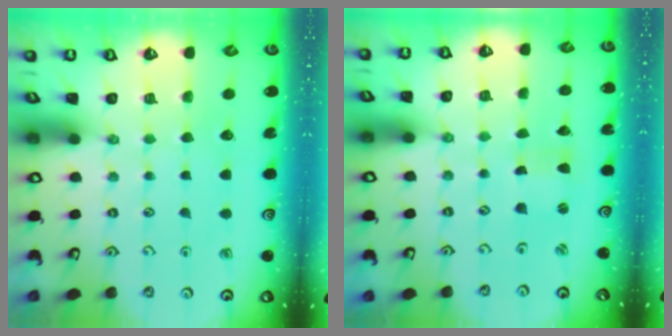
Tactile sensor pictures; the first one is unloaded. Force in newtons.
{"total": 0.9, "press": 0.8, "slide": 0.1}